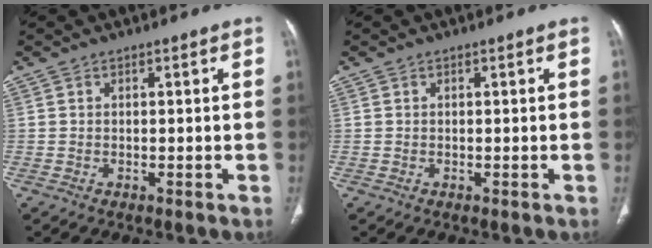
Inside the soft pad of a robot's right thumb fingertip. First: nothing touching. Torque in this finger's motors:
{"motor_torque": [0.22, 0.03, 0.08, -0.08, 0.05]}